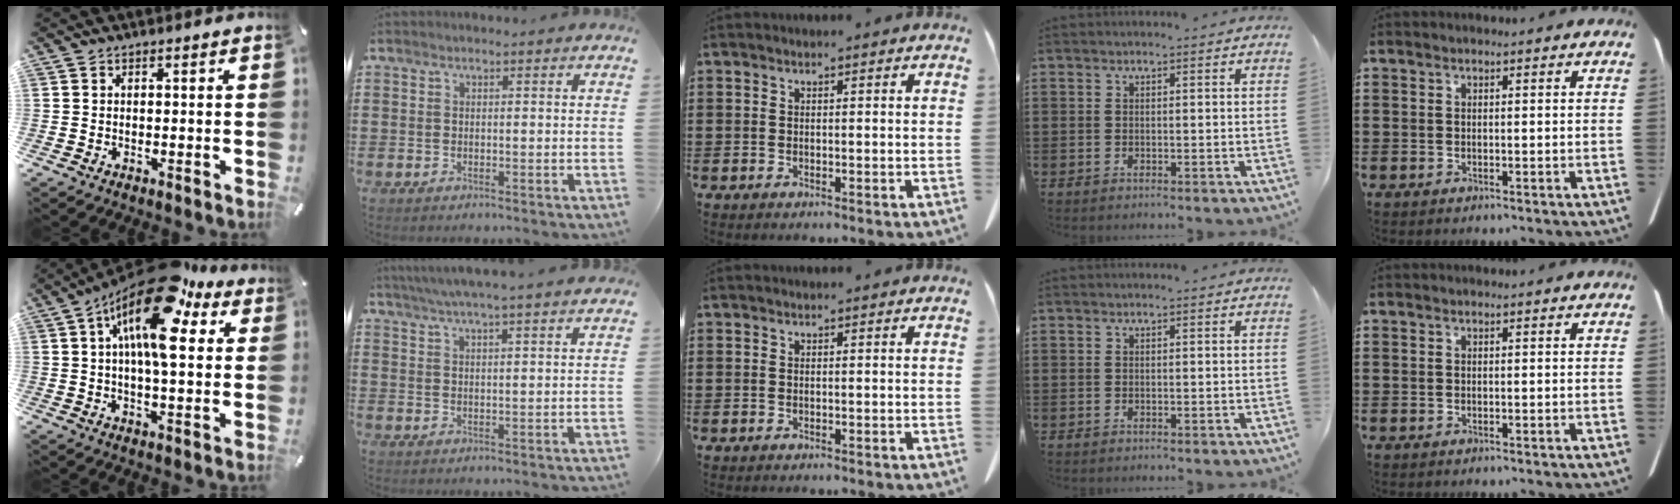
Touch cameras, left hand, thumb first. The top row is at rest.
{"thumb": {"total": 19.7, "force": [9.1, 7.6, 15.7], "torque": [-0.276, -0.047, 0.140]}, "index": {"total": 4.3, "force": [3.9, -0.7, 1.7], "torque": [-0.043, -0.013, 0.069]}}